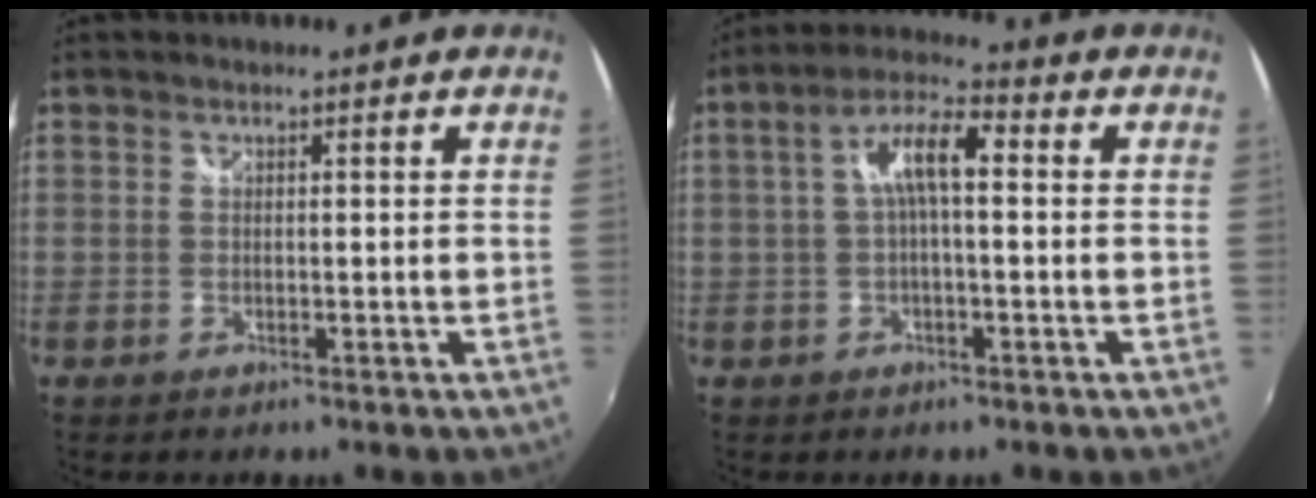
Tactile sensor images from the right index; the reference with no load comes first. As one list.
[{"total": 7.1, "force": [0.4, 2.0, 6.8], "torque": [-0.134, 0.020, 0.007]}]